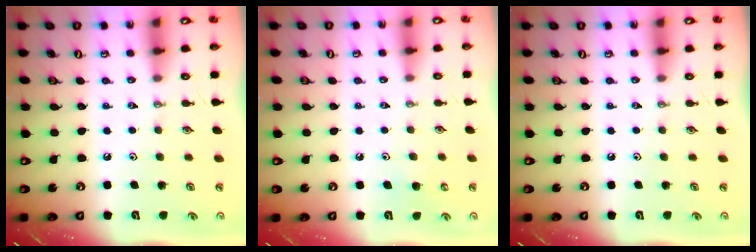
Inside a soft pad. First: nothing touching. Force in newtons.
{"total": 5.0, "press": 5.0, "slide": 0.5}
{"total": 0.0}